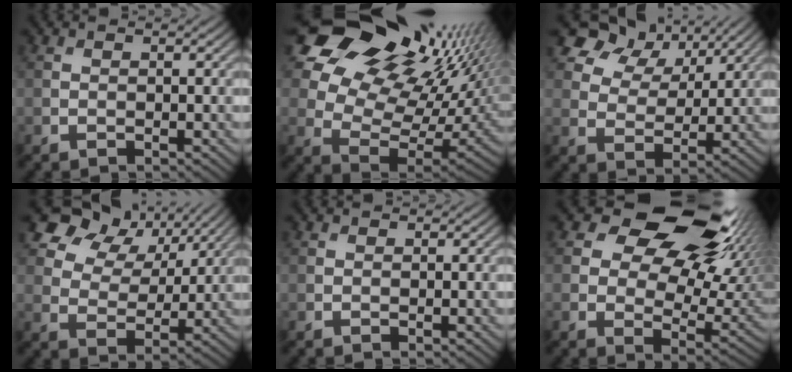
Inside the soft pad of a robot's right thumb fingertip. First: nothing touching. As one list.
[{"total": 18.7, "force": [11.7, 10.4, 10.3], "torque": [-0.204, 0.021, 0.202]}, {"total": 9.1, "force": [6.0, 5.5, 4.1], "torque": [-0.089, -0.003, 0.110]}, {"total": 11.1, "force": [6.9, 7.0, 5.2], "torque": [-0.123, 0.000, 0.125]}, {"total": 0.0}, {"total": 16.9, "force": [8.8, 9.6, 10.9], "torque": [-0.167, 0.005, 0.135]}]